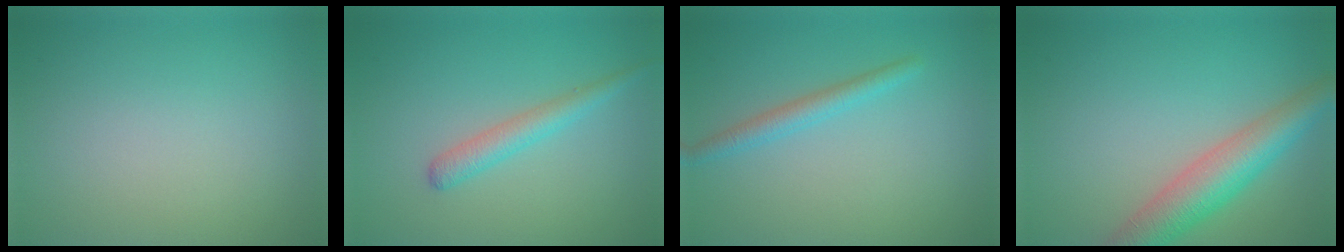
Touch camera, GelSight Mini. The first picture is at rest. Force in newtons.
{"total": 2.3, "press": 2.3, "slide": 0.1}
{"total": 2.0, "press": 2.0, "slide": 0.1}
{"total": 5.9, "press": 5.9, "slide": 0.2}